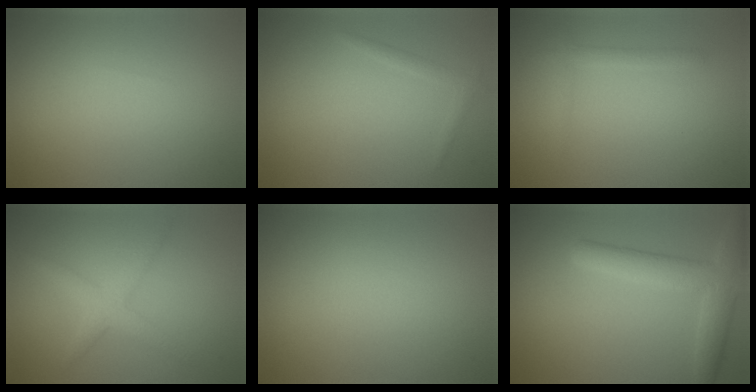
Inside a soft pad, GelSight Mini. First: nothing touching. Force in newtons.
{"total": 1.0, "press": 1.0, "slide": 0.0}
{"total": 1.4, "press": 1.4, "slide": 0.1}
{"total": 2.4, "press": 2.4, "slide": 0.1}
{"total": 0.0}
{"total": 4.8, "press": 4.8, "slide": 0.1}